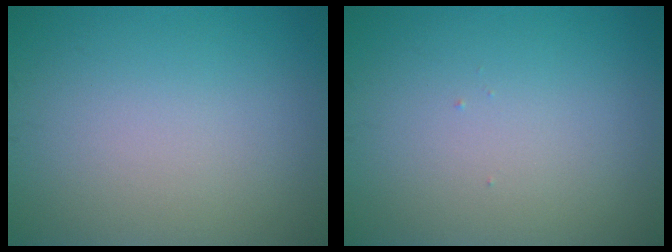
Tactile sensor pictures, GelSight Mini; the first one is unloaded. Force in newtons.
{"total": 0.0}